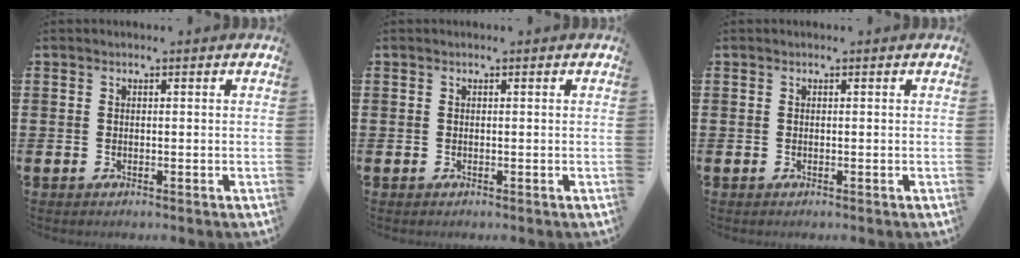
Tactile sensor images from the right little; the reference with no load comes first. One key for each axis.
{"total": 0.0}
{"total": 0.0}